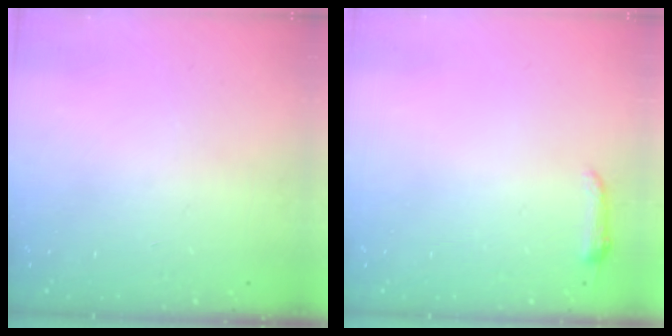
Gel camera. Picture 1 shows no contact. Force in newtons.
{"total": 3.7, "press": 3.7, "slide": 0.7}